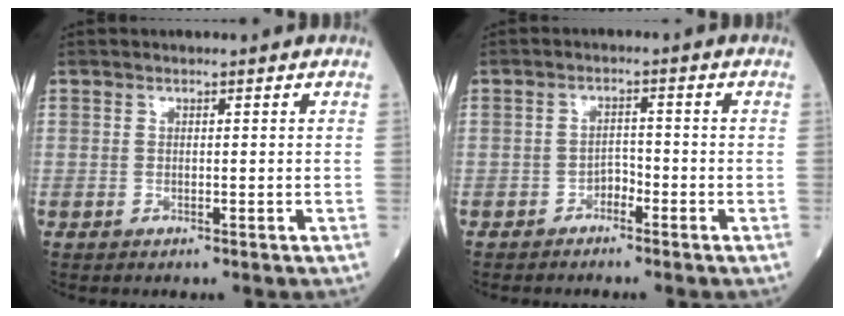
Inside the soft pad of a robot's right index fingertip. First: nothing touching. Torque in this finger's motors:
{"motor_torque": [0.10, 0.03, 0.03, 0.01]}